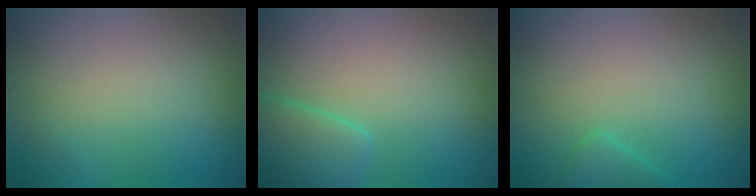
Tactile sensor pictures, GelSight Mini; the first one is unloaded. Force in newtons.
{"total": 3.5, "press": 3.5, "slide": 0.2}
{"total": 1.7, "press": 1.7, "slide": 0.1}